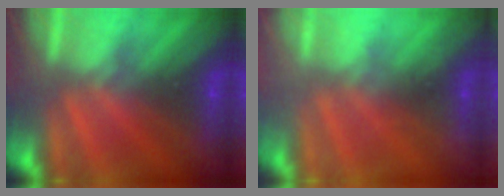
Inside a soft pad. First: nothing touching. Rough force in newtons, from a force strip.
{"total": 2.4}